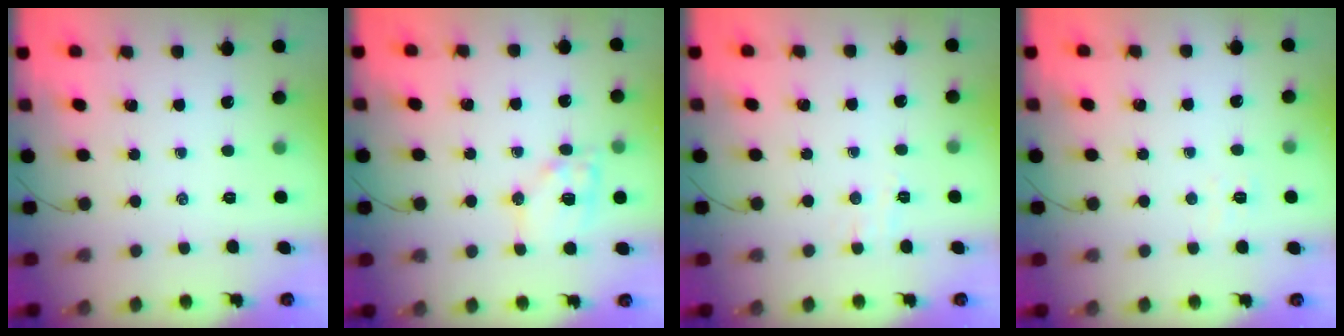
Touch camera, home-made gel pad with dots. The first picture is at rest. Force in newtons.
{"total": 11.3, "press": 11.2, "slide": 1.7}
{"total": 4.6, "press": 4.5, "slide": 1.0}
{"total": 2.4, "press": 2.3, "slide": 0.8}